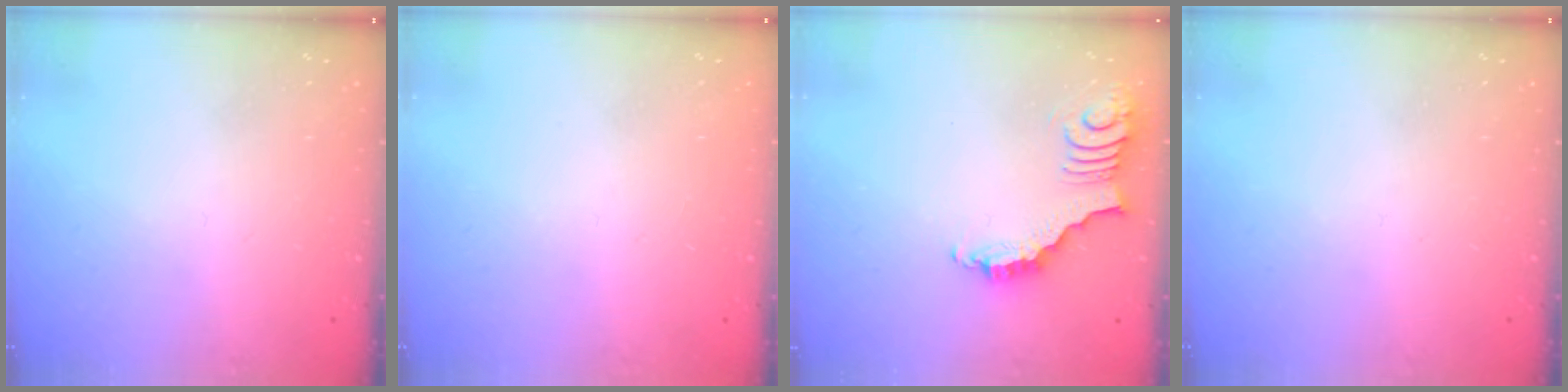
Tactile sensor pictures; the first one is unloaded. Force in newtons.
{"total": 0.0}
{"total": 3.7, "press": 3.6, "slide": 0.7}
{"total": 0.0}